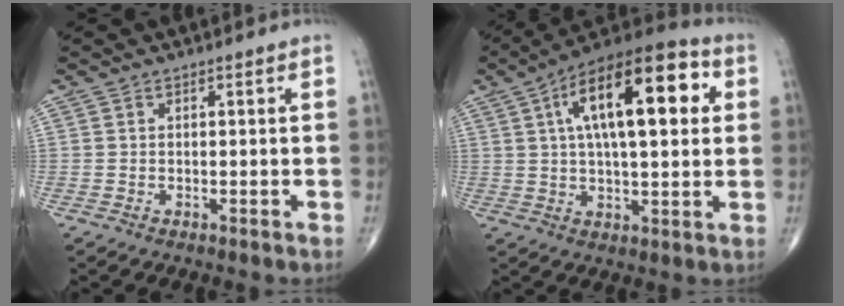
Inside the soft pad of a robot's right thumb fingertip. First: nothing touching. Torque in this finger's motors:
{"motor_torque": [-0.83, 2.28, 1.92, 0.84, 0.19]}